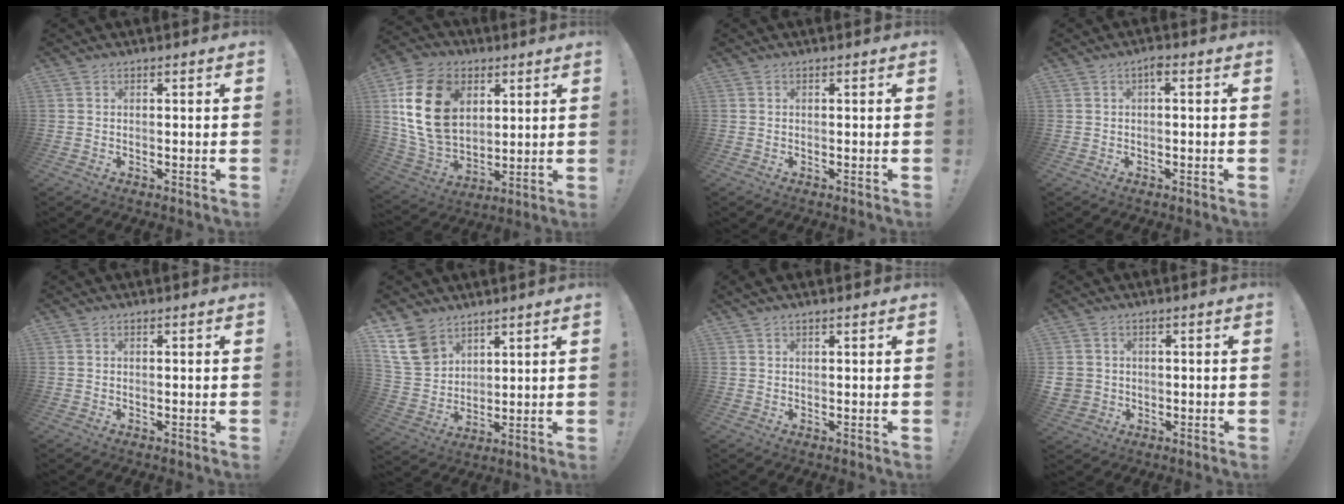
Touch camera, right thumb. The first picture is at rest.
{"total": 21.5, "force": [6.4, 15.4, 13.5], "torque": [-0.260, -0.026, 0.120]}
{"total": 0.0}
{"total": 1.8, "force": [-0.1, 0.6, 1.6], "torque": [-0.030, 0.004, -0.005]}
{"total": 0.0}
{"total": 13.0, "force": [8.3, 8.6, 5.1], "torque": [-0.099, -0.040, 0.167]}
{"total": 1.1, "force": [0.8, 0.2, 0.7], "torque": [-0.008, -0.002, 0.013]}
{"total": 4.3, "force": [0.2, 4.0, 1.6], "torque": [-0.040, 0.002, 0.005]}